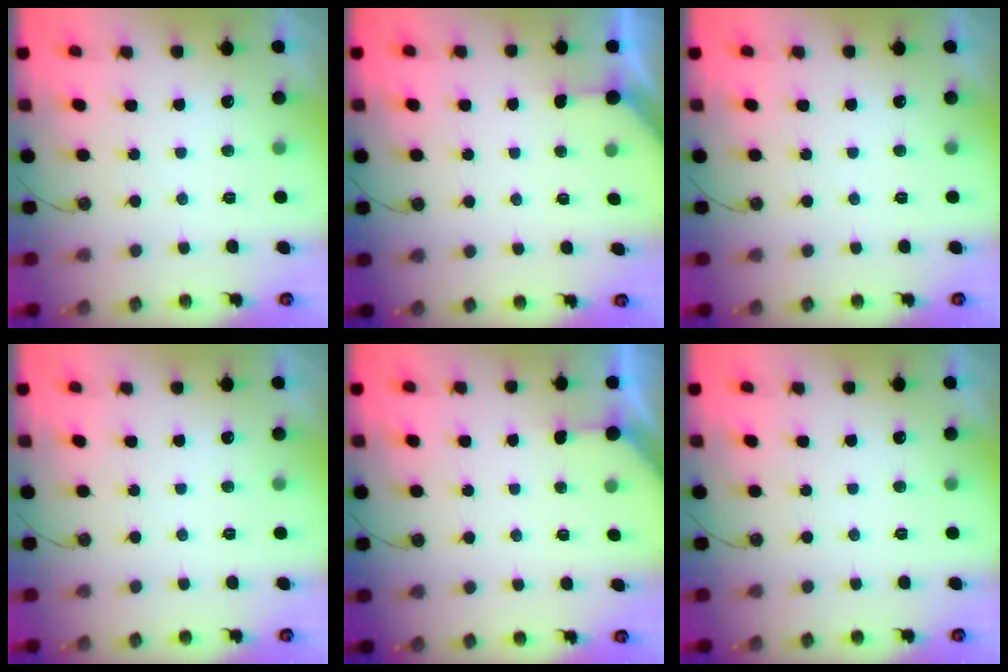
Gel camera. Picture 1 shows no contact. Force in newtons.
{"total": 1.6, "press": 1.6, "slide": 0.3}
{"total": 0.0}
{"total": 0.0}
{"total": 1.6, "press": 1.6, "slide": 0.3}
{"total": 0.0}